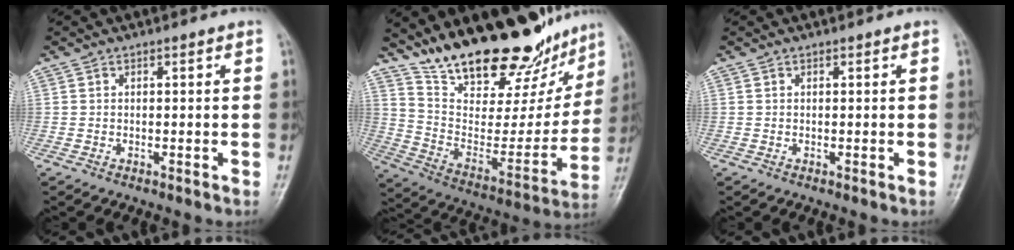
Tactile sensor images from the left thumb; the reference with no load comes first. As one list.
[{"total": 26.5, "force": [20.8, 9.6, 13.3], "torque": [-0.171, -0.095, 0.328]}, {"total": 0.0}]